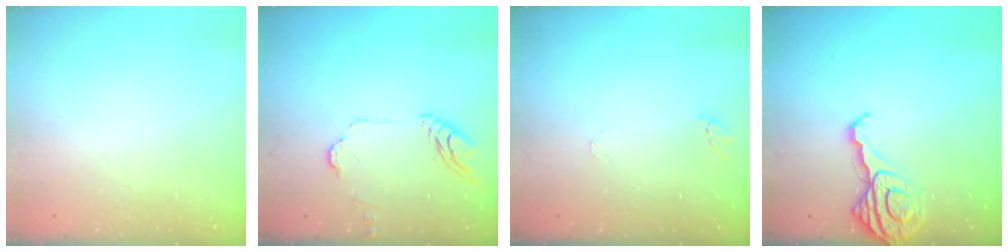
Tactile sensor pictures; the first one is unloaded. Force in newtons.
{"total": 10.0, "press": 9.9, "slide": 0.6}
{"total": 2.9, "press": 2.9, "slide": 0.2}
{"total": 11.3, "press": 11.2, "slide": 1.3}